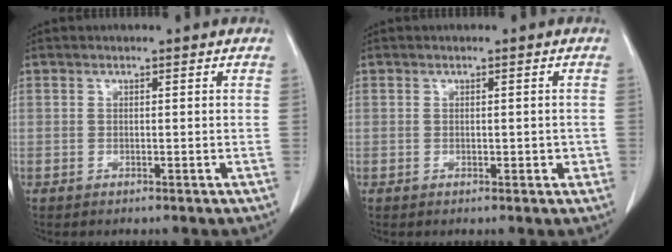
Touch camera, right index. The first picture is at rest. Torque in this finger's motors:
{"motor_torque": [-0.13, 0.20, 0.00, 0.04]}